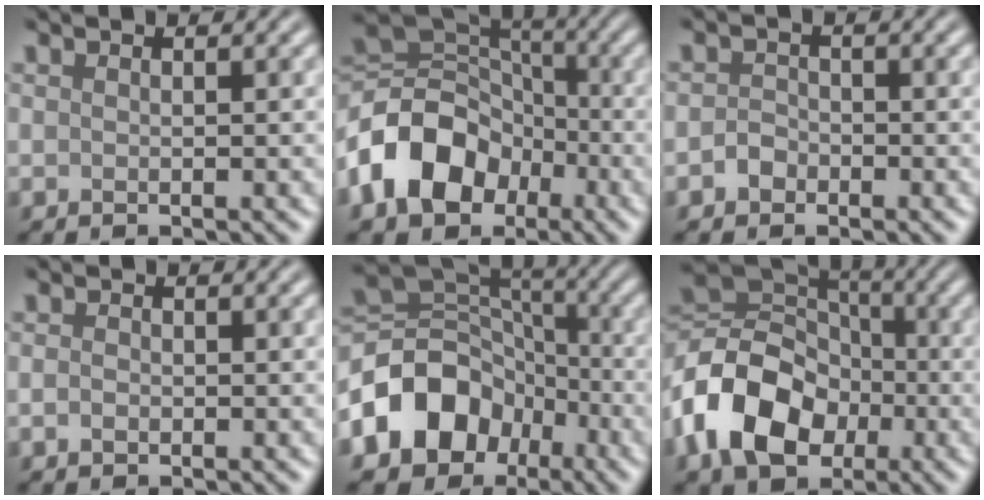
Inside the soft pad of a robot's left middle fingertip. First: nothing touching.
{"total": 10.6, "force": [-4.2, 7.8, 5.8], "torque": [-0.113, -0.002, -0.091]}
{"total": 1.4, "force": [-0.7, 1.1, 0.4], "torque": [-0.004, 0.003, -0.016]}
{"total": 1.0, "force": [-0.2, 0.8, 0.6], "torque": [-0.010, -0.001, -0.008]}
{"total": 10.0, "force": [-3.9, 7.9, 4.7], "torque": [-0.079, 0.007, -0.083]}
{"total": 11.6, "force": [-3.8, 8.4, 7.0], "torque": [-0.143, 0.002, -0.086]}